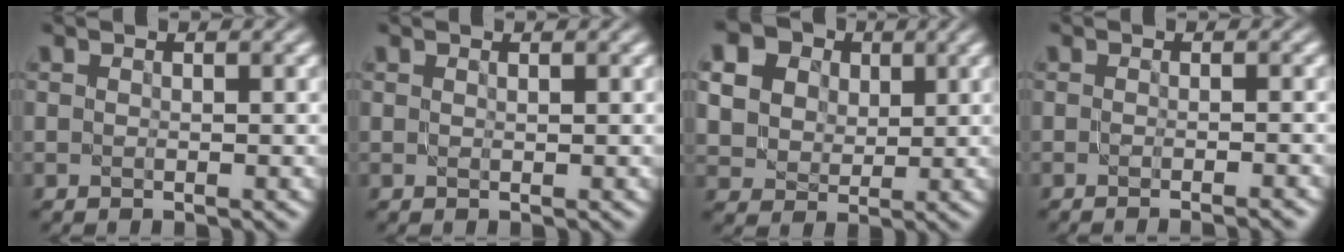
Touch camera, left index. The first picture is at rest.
{"total": 0.0}
{"total": 10.9, "force": [5.0, 8.4, 4.9], "torque": [-0.133, 0.027, 0.086]}
{"total": 2.5, "force": [-1.6, 0.6, 1.8], "torque": [-0.007, 0.002, -0.026]}